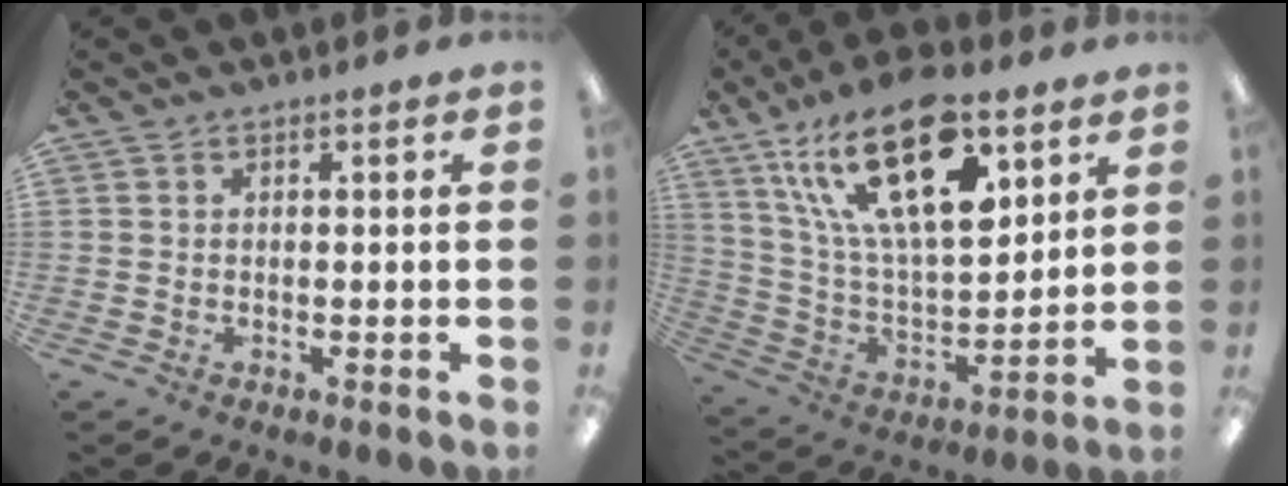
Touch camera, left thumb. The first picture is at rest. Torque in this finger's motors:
{"motor_torque": [2.53, 2.48, 1.38, -1.39, 0.63]}